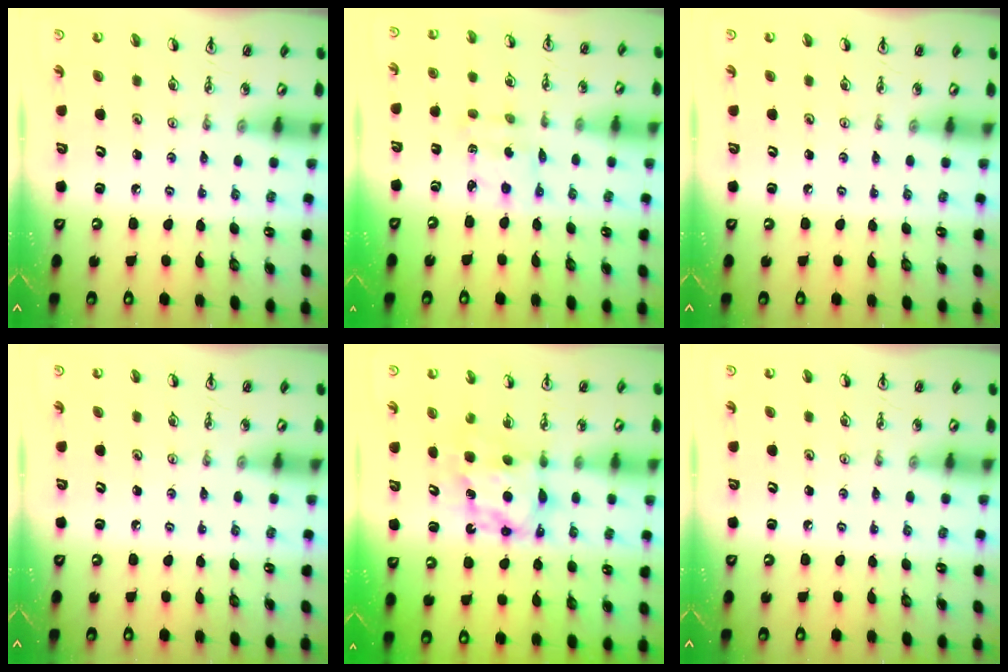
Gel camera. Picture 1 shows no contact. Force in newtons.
{"total": 2.1, "press": 2.0, "slide": 0.4}
{"total": 0.0}
{"total": 0.0}
{"total": 6.9, "press": 6.8, "slide": 0.4}
{"total": 0.0}